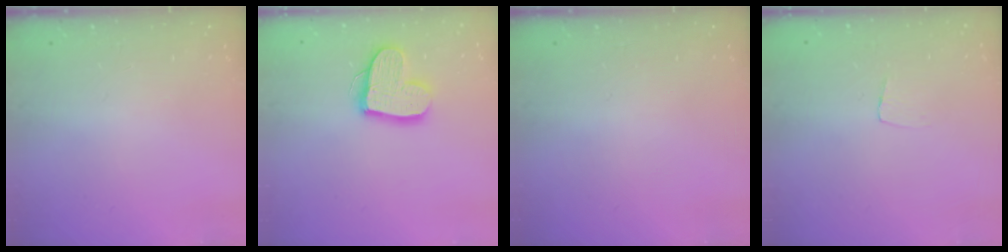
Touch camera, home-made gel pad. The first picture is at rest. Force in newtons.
{"total": 14.4, "press": 14.3, "slide": 1.3}
{"total": 0.0}
{"total": 3.3, "press": 3.3, "slide": 0.2}